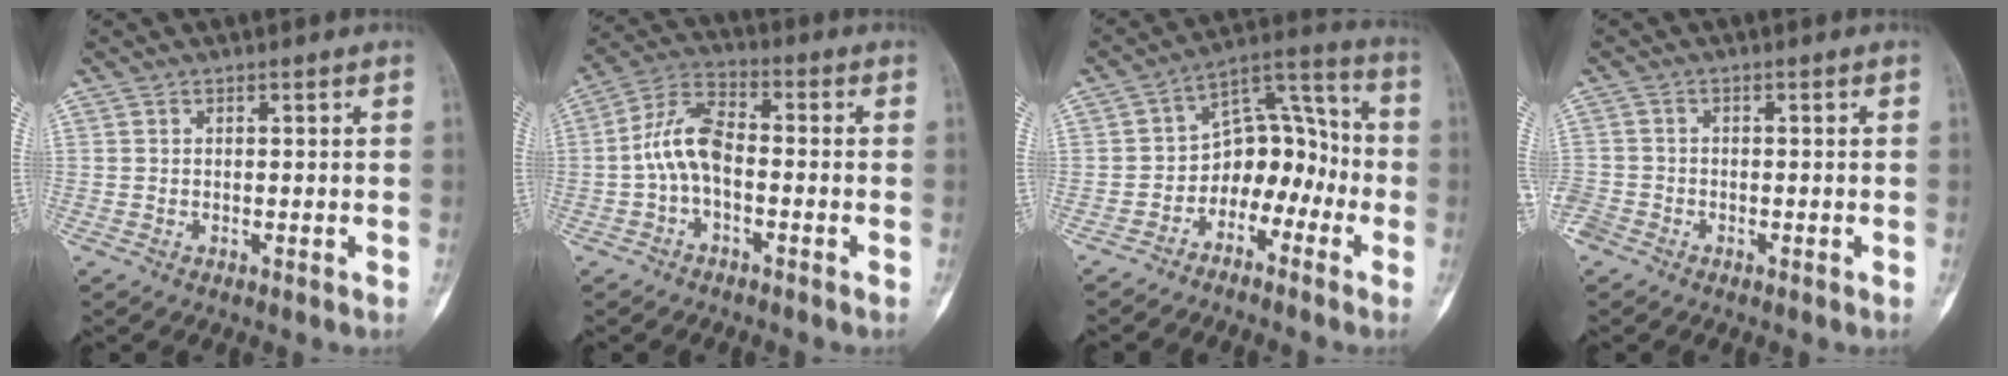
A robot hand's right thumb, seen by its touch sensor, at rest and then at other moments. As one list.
[{"total": 8.7, "force": [-1.4, 4.7, 7.2], "torque": [-0.141, 0.034, -0.037]}, {"total": 10.7, "force": [-4.1, 7.8, 6.2], "torque": [-0.042, 0.080, -0.080]}, {"total": 3.6, "force": [-2.3, 2.5, 1.2], "torque": [-0.028, 0.007, -0.050]}]